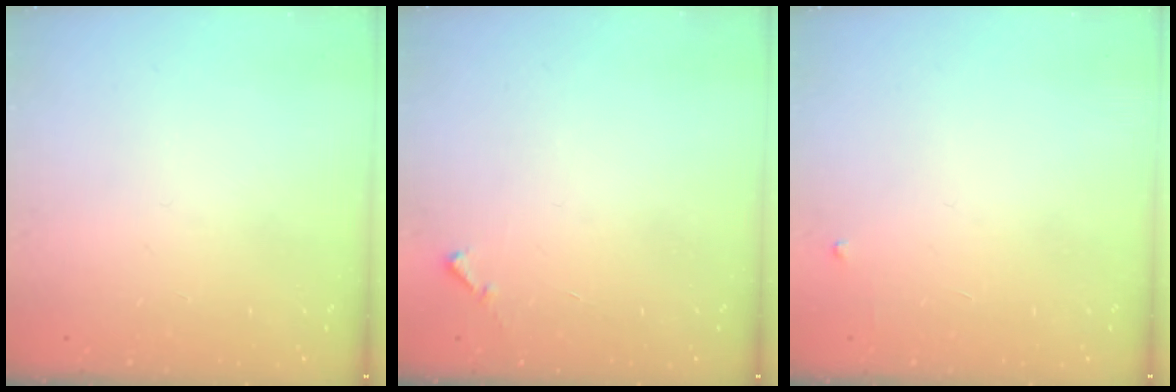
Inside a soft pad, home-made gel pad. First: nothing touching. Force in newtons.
{"total": 4.4, "press": 4.4, "slide": 0.3}
{"total": 2.6, "press": 2.6, "slide": 0.4}